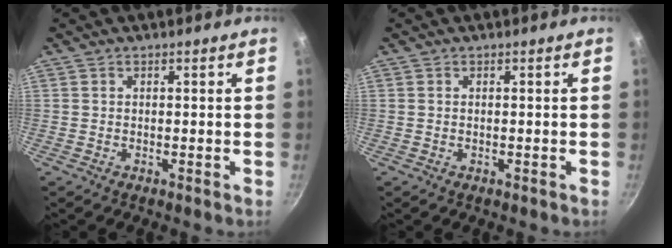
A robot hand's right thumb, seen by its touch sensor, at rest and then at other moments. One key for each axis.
{"total": 0.0}